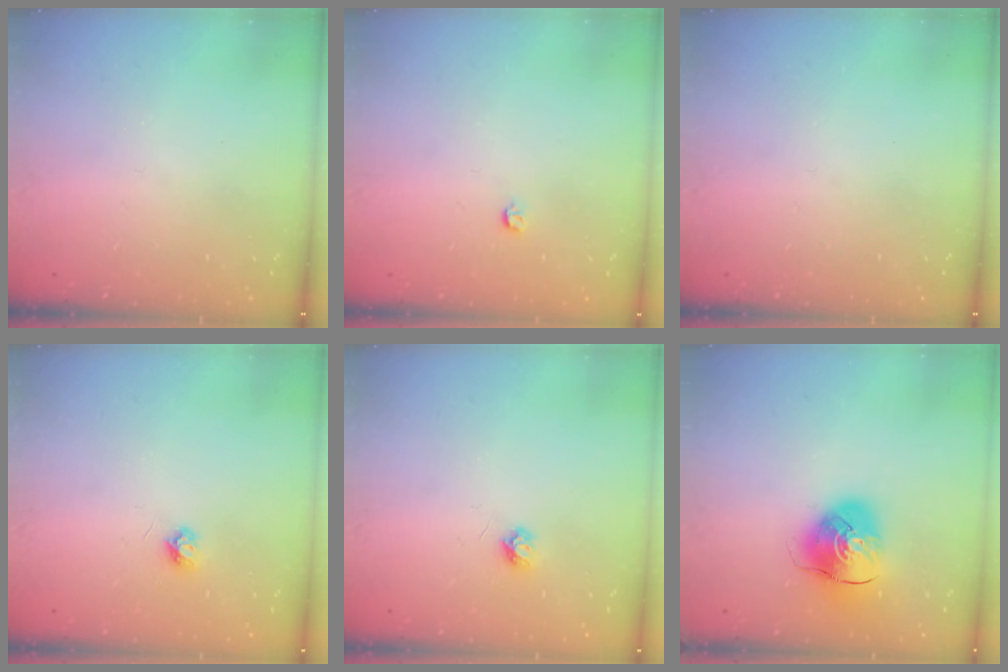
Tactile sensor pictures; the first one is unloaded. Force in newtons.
{"total": 3.2, "press": 3.2, "slide": 0.4}
{"total": 0.0}
{"total": 3.9, "press": 3.8, "slide": 0.5}
{"total": 3.9, "press": 3.8, "slide": 0.5}
{"total": 9.7, "press": 9.6, "slide": 1.4}